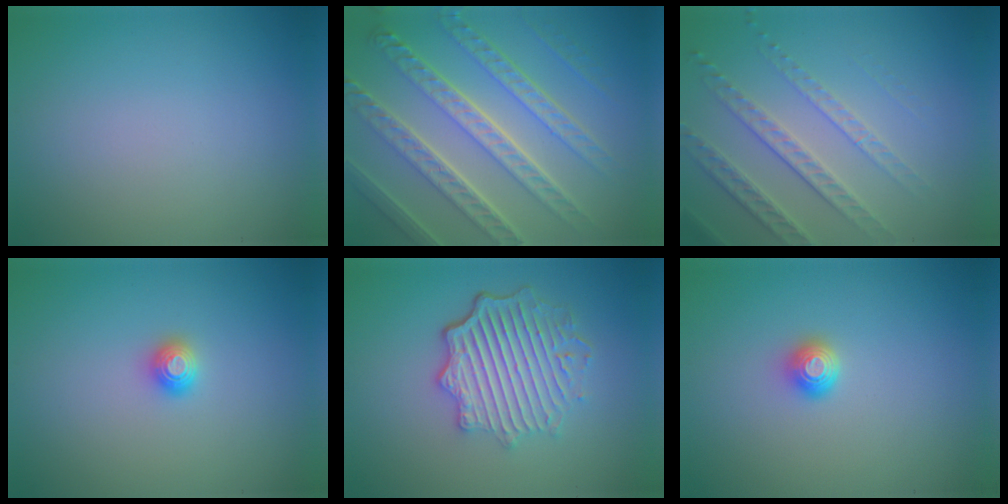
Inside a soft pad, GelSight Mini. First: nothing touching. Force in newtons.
{"total": 8.9, "press": 6.2, "slide": 6.4}
{"total": 3.6, "press": 3.4, "slide": 1.3}
{"total": 1.2, "press": 1.2, "slide": 0.1}
{"total": 6.1, "press": 4.5, "slide": 4.1}
{"total": 1.4, "press": 1.2, "slide": 0.7}